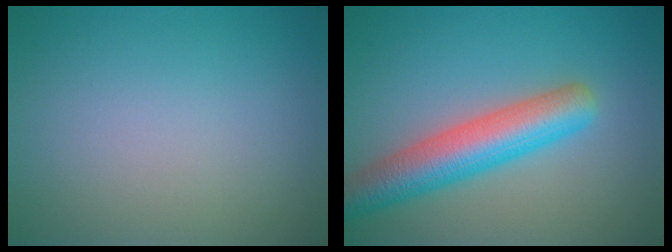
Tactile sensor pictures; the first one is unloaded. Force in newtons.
{"total": 6.3, "press": 6.3, "slide": 0.4}